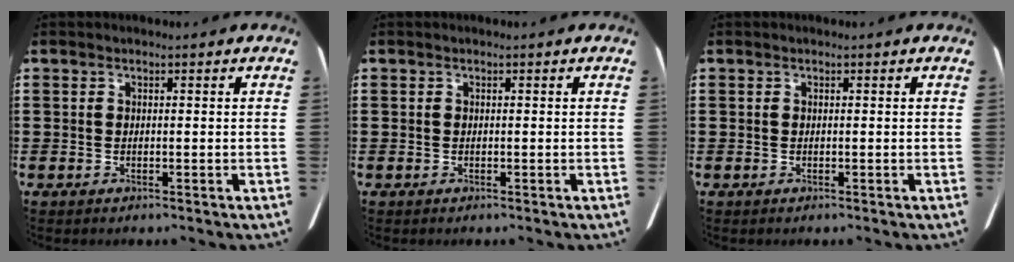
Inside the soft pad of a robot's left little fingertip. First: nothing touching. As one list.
[{"total": 0.0}, {"total": 0.0}]